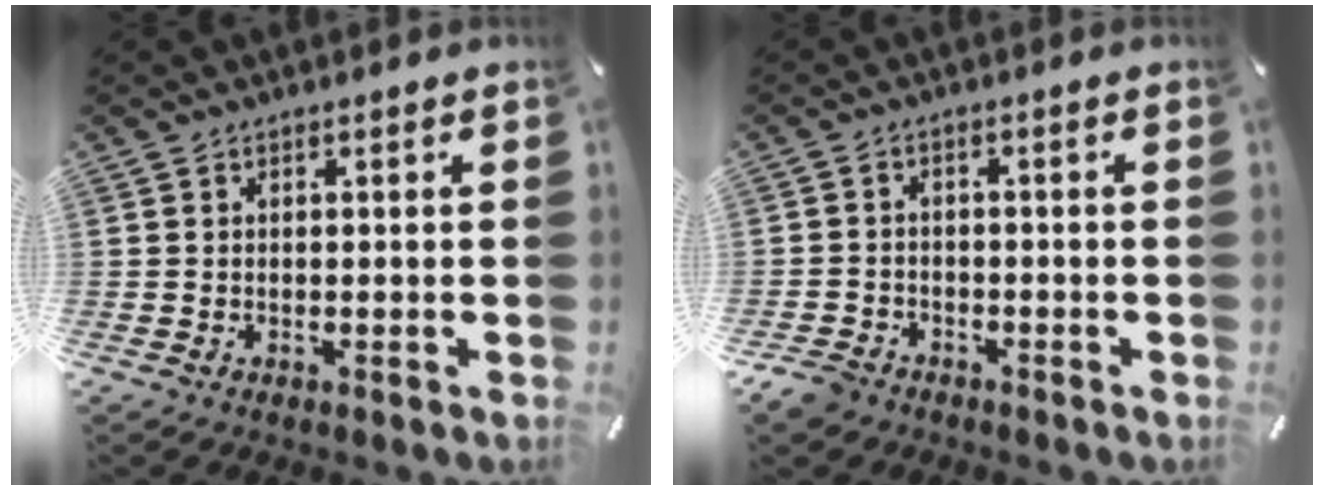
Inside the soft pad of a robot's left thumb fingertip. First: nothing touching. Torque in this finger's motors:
{"motor_torque": [-0.08, 0.19, 0.06, 0.03, -0.03]}